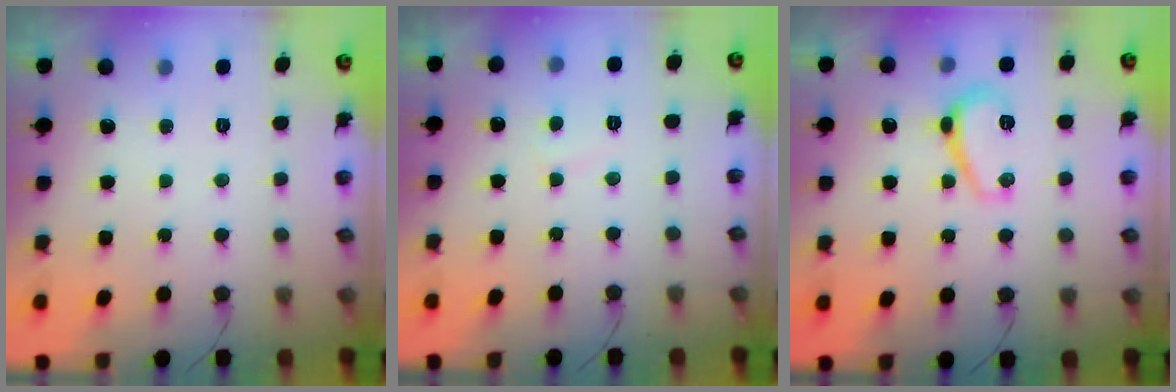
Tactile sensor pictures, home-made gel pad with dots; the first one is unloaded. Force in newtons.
{"total": 2.8, "press": 2.8, "slide": 0.3}
{"total": 6.5, "press": 6.4, "slide": 0.9}